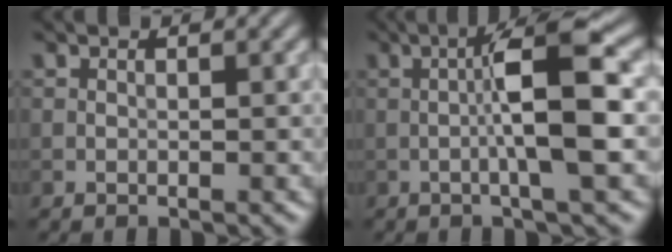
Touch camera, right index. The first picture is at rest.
{"total": 6.5, "force": [-0.4, 0.8, 6.4], "torque": [-0.109, 0.015, -0.012]}